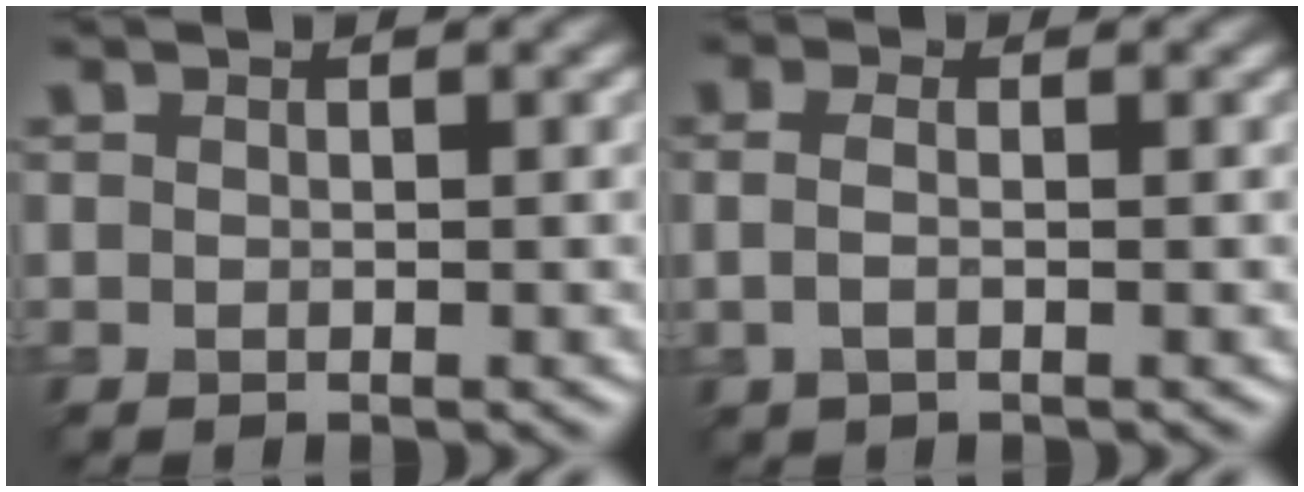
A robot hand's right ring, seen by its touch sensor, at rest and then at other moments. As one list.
[{"total": 1.7, "force": [-0.1, 0.8, 1.5], "torque": [-0.046, 0.001, -0.006]}]